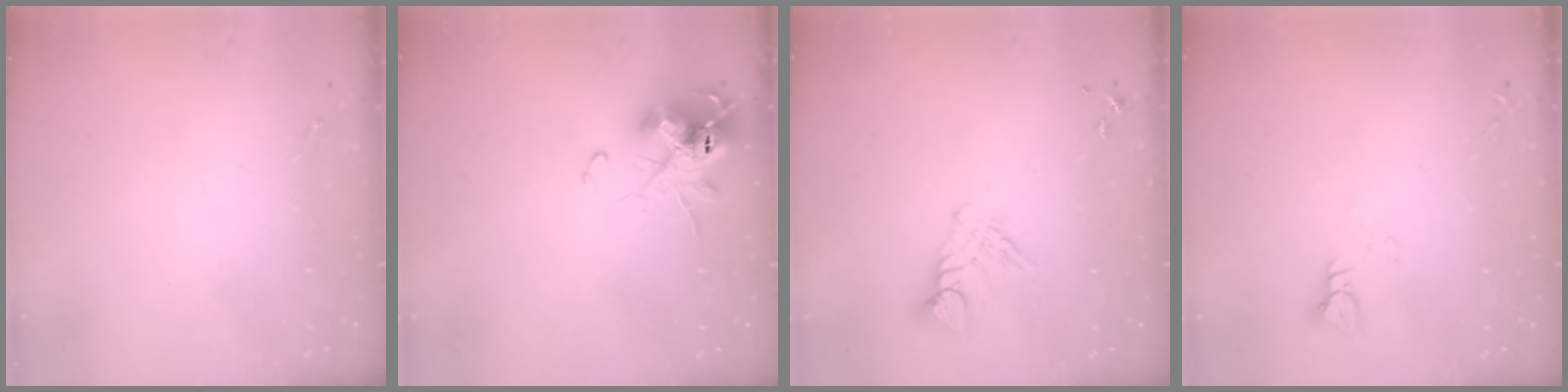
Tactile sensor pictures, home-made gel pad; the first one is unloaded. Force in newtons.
{"total": 12.8, "press": 12.7, "slide": 1.1}
{"total": 8.2, "press": 8.2, "slide": 0.9}
{"total": 3.9, "press": 3.9, "slide": 0.4}